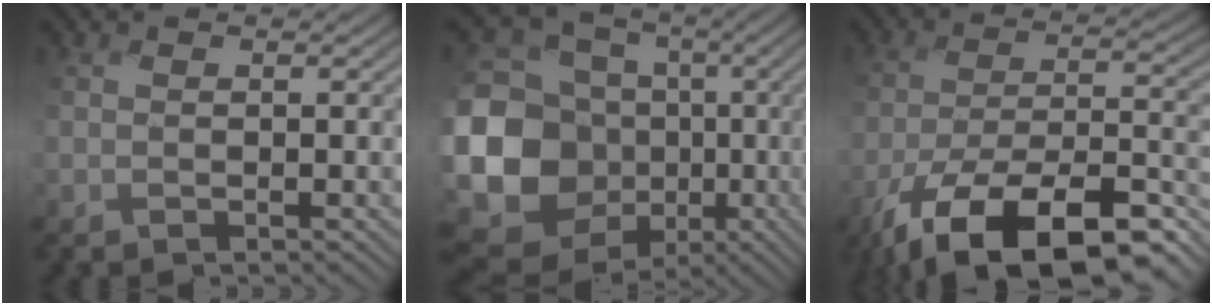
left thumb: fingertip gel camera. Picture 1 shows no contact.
{"total": 18.9, "force": [-3.8, 16.1, 9.1], "torque": [-0.266, -0.028, -0.075]}
{"total": 17.1, "force": [-12.1, 5.5, 10.8], "torque": [-0.212, -0.026, -0.201]}